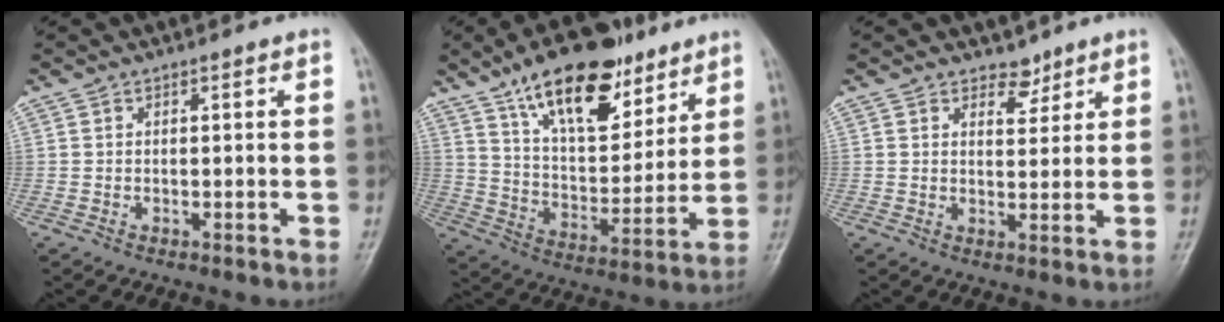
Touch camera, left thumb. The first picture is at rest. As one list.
[{"total": 19.7, "force": [12.5, 8.9, 12.3], "torque": [-0.155, -0.057, 0.216]}, {"total": 3.3, "force": [2.6, 1.9, 0.8], "torque": [0.009, -0.019, 0.040]}]